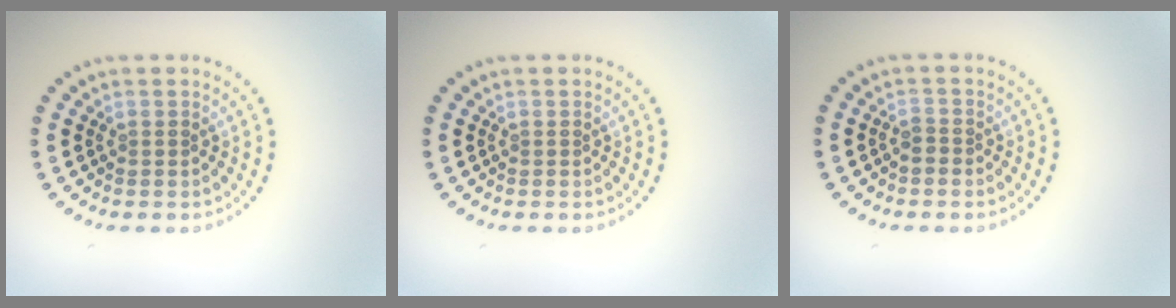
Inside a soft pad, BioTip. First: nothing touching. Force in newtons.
{"total": 0.0}
{"total": 0.8, "press": 0.6, "slide": 0.5}